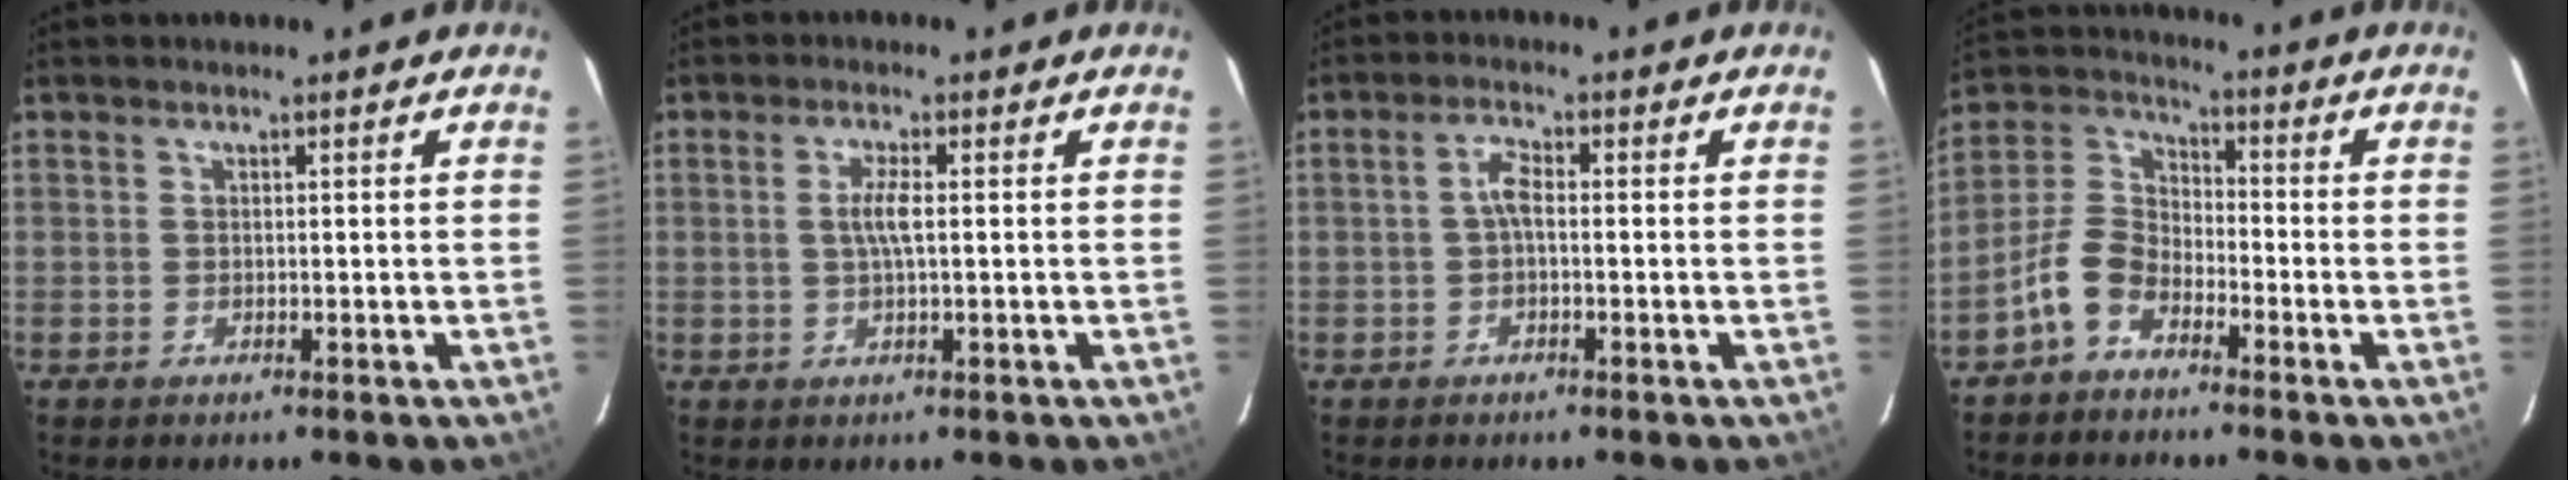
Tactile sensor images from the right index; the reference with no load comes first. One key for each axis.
{"total": 3.1, "fx": 0.1, "fy": 0.2, "fz": 3.1, "tx": -0.063, "ty": 0.000, "tz": 0.002}
{"total": 2.5, "fx": -0.4, "fy": 0.9, "fz": 2.3, "tx": -0.048, "ty": 0.009, "tz": -0.007}
{"total": 7.7, "fx": -5.0, "fy": 4.3, "fz": 3.9, "tx": -0.090, "ty": 0.020, "tz": -0.108}